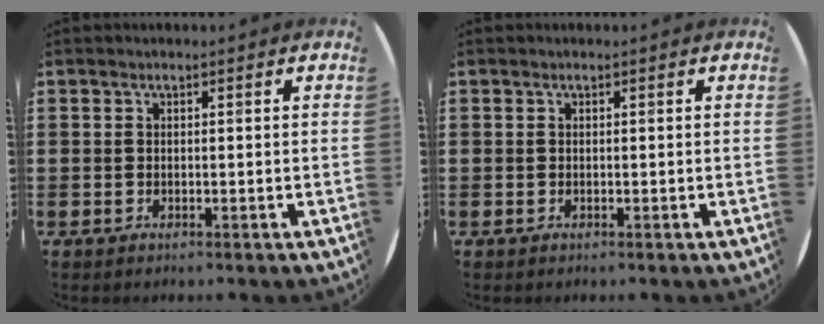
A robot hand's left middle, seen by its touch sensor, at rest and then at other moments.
{"total": 0.0}